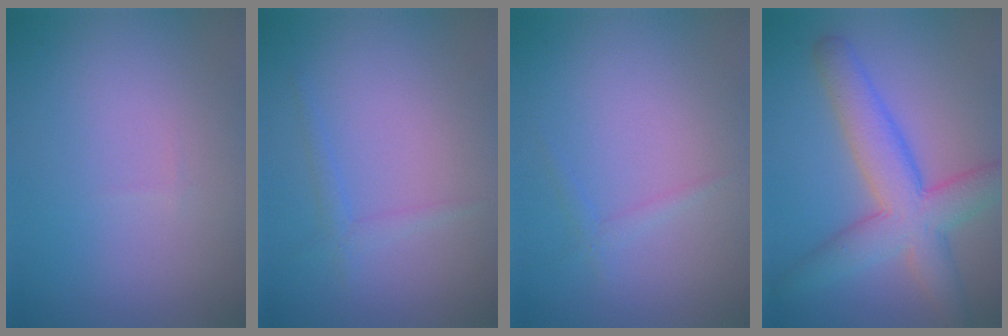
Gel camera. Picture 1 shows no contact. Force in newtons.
{"total": 1.2, "press": 1.2, "slide": 0.1}
{"total": 0.9, "press": 0.9, "slide": 0.1}
{"total": 6.9, "press": 6.9, "slide": 0.2}